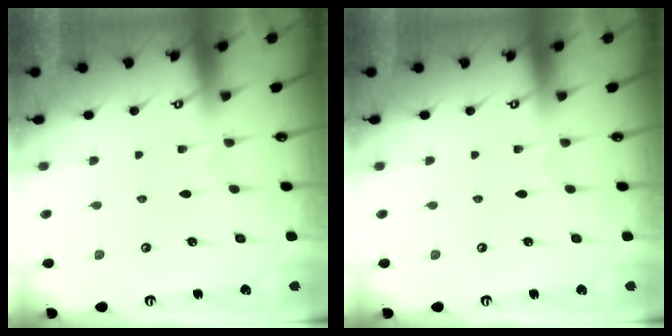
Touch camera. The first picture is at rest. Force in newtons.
{"total": 0.0}